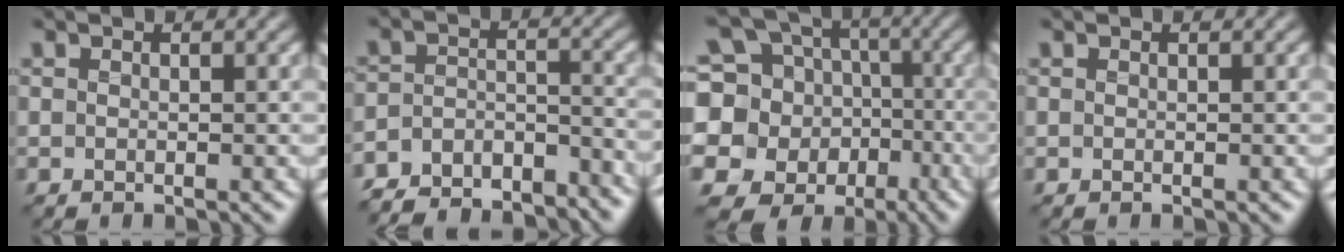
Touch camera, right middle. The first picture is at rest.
{"total": 8.0, "force": [-7.3, 2.6, 2.1], "torque": [-0.044, -0.011, -0.123]}
{"total": 14.8, "force": [-2.8, 13.7, 5.0], "torque": [-0.127, 0.001, -0.045]}
{"total": 0.0}